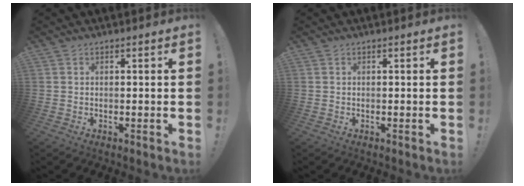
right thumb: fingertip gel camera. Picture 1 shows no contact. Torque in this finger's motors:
{"motor_torque": [0.00, 0.00, 0.00, 0.00, 0.00]}